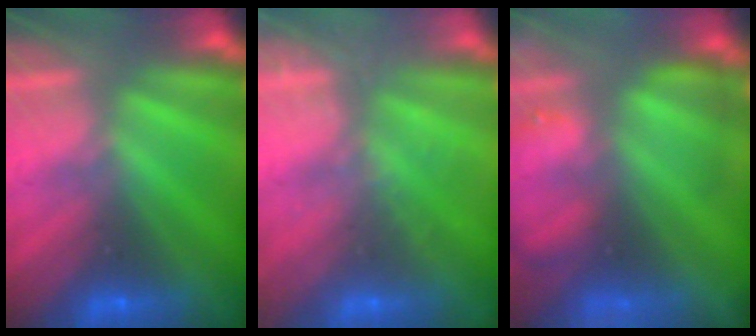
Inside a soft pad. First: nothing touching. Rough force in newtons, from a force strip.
{"total": 1.9}
{"total": 7.6}